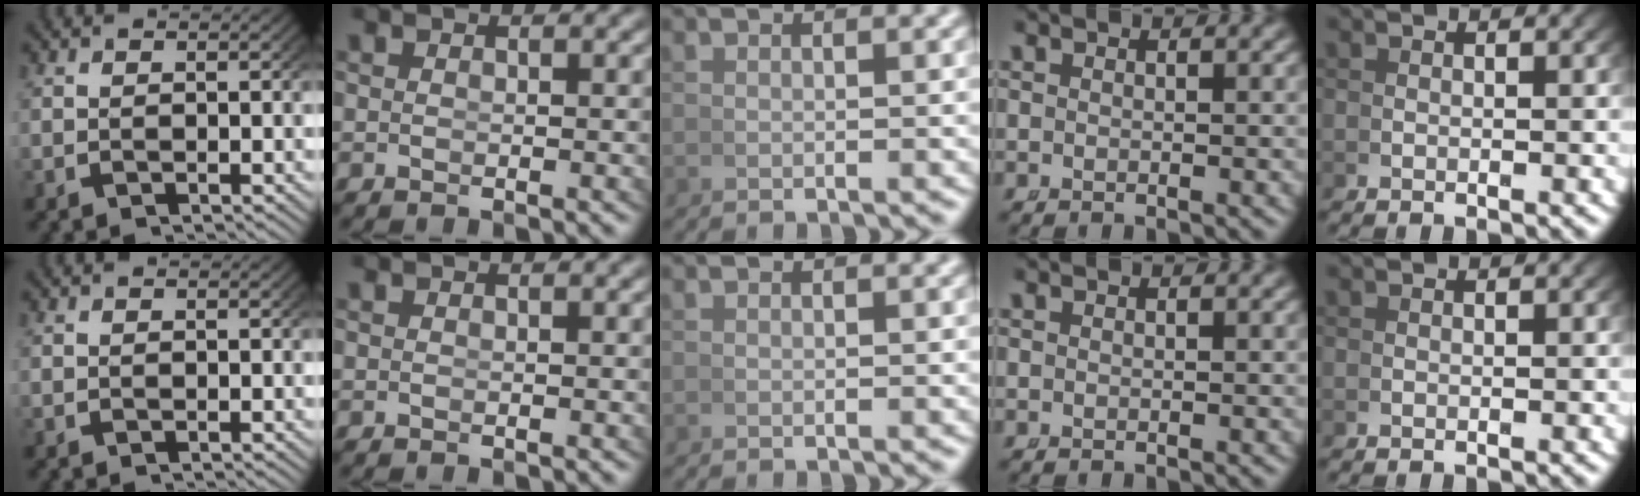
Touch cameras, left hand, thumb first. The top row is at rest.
{}